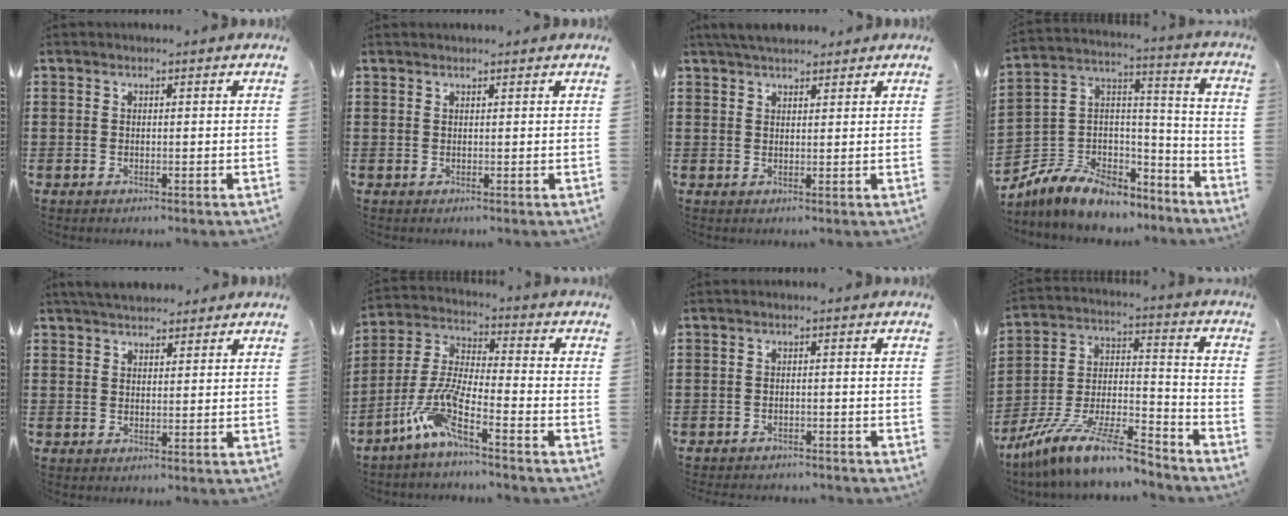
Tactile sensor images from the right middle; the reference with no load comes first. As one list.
[{"total": 0.6, "force": [0.6, 0.0, 0.0], "torque": [-0.003, -0.003, 0.012]}, {"total": 3.3, "force": [3.0, 0.9, 0.8], "torque": [-0.026, -0.001, 0.059]}, {"total": 8.2, "force": [-6.8, 3.8, 2.4], "torque": [-0.075, 0.004, -0.139]}, {"total": 3.3, "force": [3.1, 1.0, 0.5], "torque": [-0.020, -0.003, 0.061]}, {"total": 8.5, "force": [-6.2, 0.7, 5.8], "torque": [-0.145, -0.023, -0.127]}, {"total": 1.7, "force": [-1.7, 0.3, -0.1], "torque": [-0.002, 0.000, -0.037]}, {"total": 12.8, "force": [-10.9, 1.5, 6.5], "torque": [-0.121, 0.022, -0.209]}]